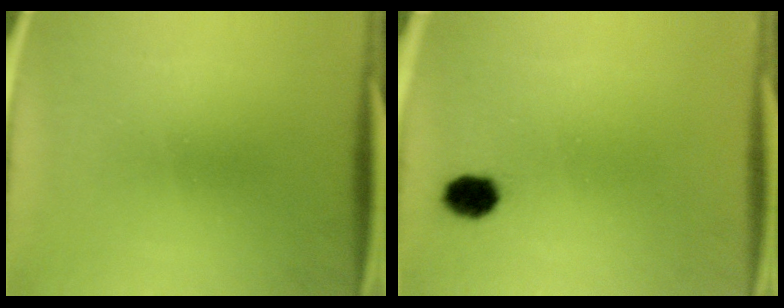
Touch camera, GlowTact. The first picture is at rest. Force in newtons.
{"total": 5.0}